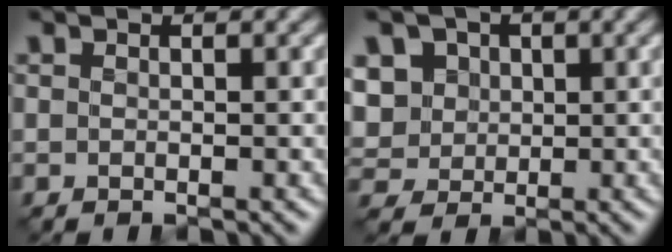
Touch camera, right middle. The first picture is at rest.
{"total": 7.4, "force": [2.3, 6.1, 3.4], "torque": [-0.071, 0.017, 0.029]}